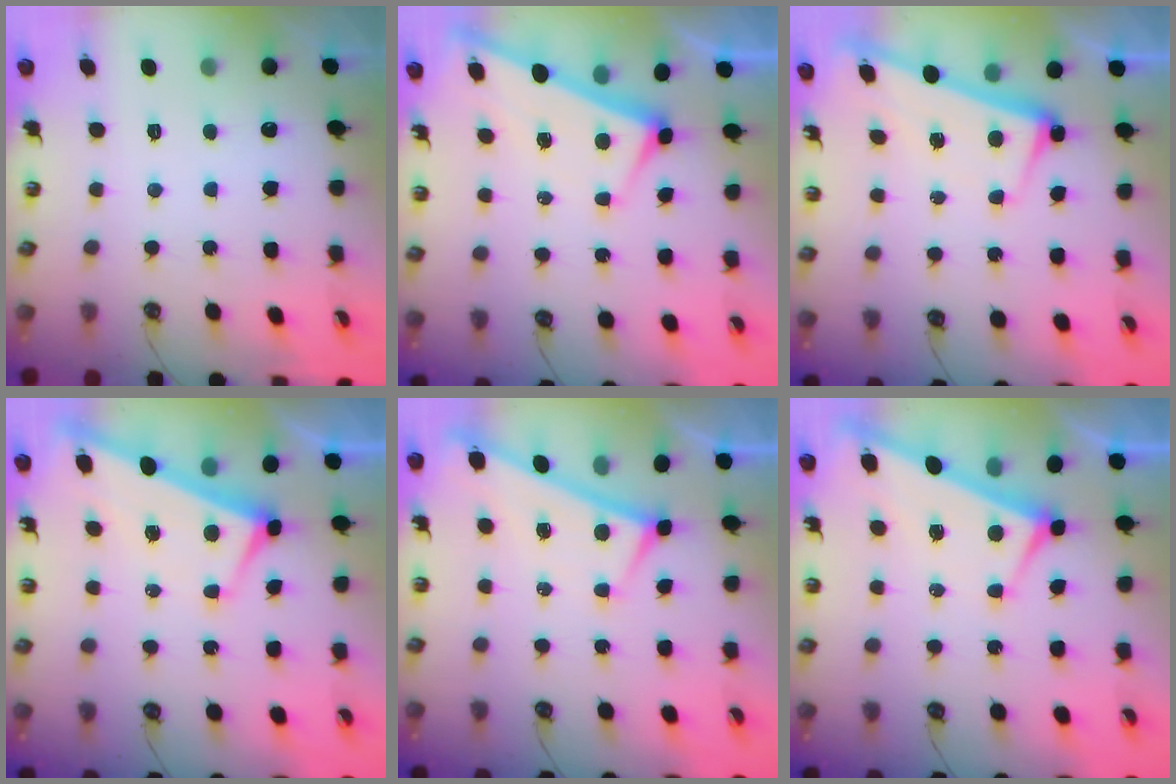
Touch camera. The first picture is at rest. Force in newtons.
{"total": 3.2, "press": 3.2, "slide": 0.0}
{"total": 2.6, "press": 2.5, "slide": 0.6}
{"total": 2.8, "press": 2.7, "slide": 0.9}
{"total": 0.0}
{"total": 3.8, "press": 3.7, "slide": 0.4}